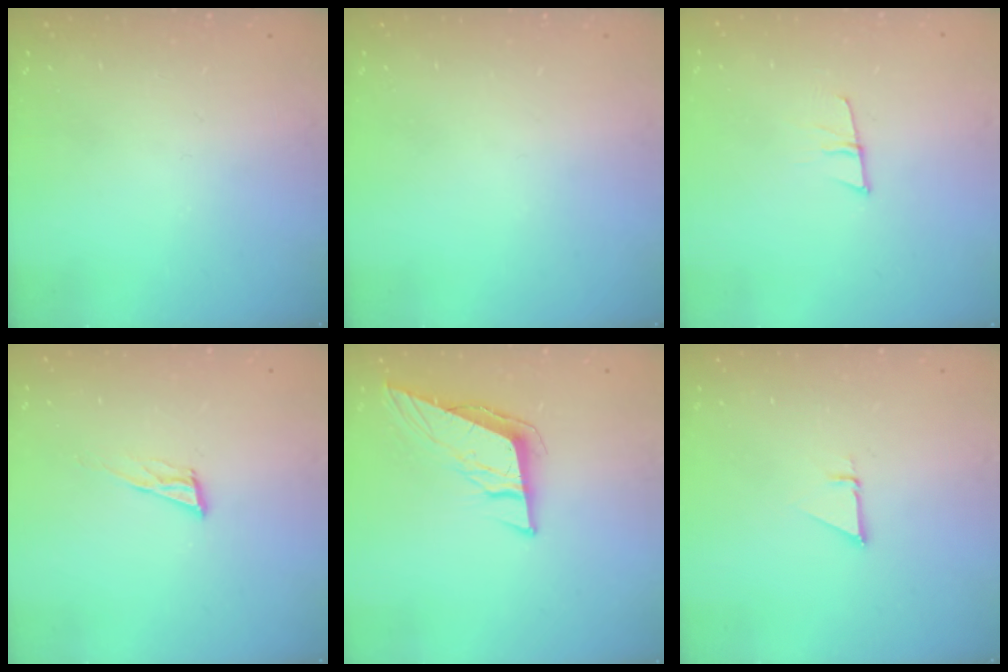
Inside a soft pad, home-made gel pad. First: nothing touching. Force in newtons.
{"total": 0.0}
{"total": 6.0, "press": 5.9, "slide": 1.0}
{"total": 8.7, "press": 8.3, "slide": 2.6}
{"total": 10.2, "press": 10.0, "slide": 1.6}
{"total": 1.4, "press": 1.4, "slide": 0.0}